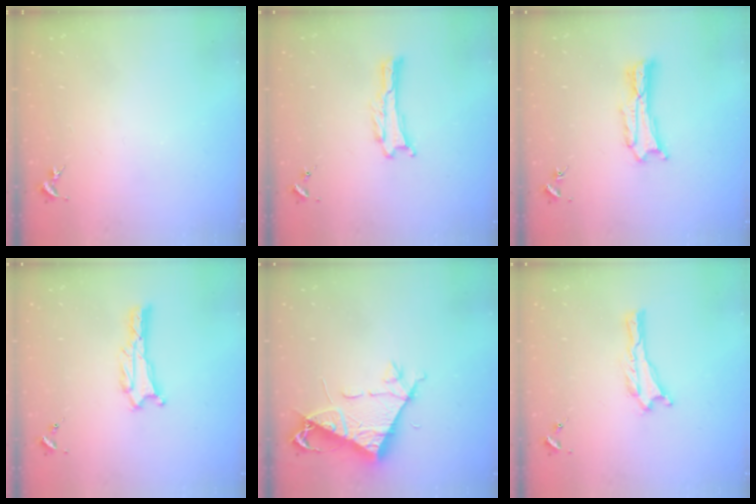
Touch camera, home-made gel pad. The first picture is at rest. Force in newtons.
{"total": 0.0}
{"total": 2.7, "press": 2.7, "slide": 0.3}
{"total": 1.3, "press": 1.2, "slide": 0.1}
{"total": 7.9, "press": 7.8, "slide": 0.9}
{"total": 0.0}